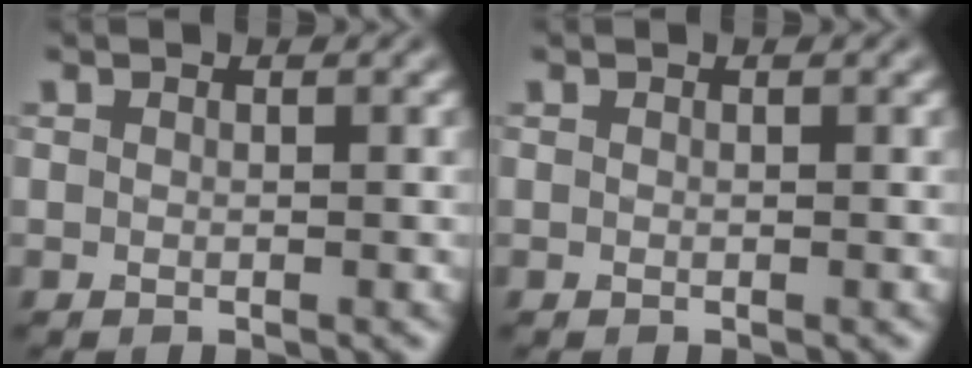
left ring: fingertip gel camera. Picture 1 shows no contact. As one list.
[{"total": 0.0}]